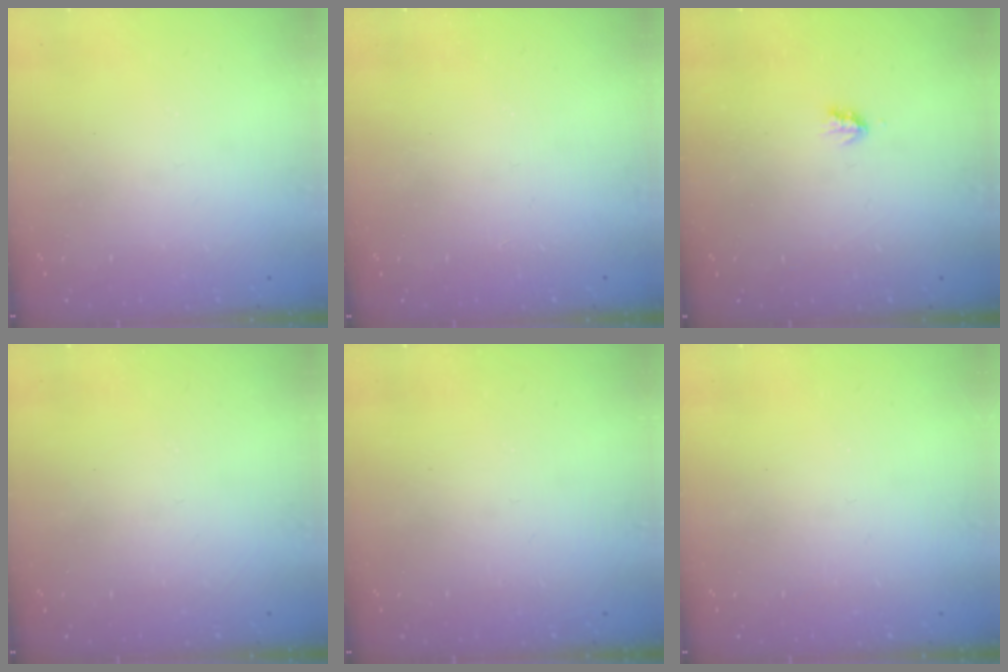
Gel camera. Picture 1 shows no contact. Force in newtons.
{"total": 1.7, "press": 1.7, "slide": 0.2}
{"total": 1.9, "press": 1.8, "slide": 0.4}
{"total": 0.0}
{"total": 0.0}
{"total": 0.0}